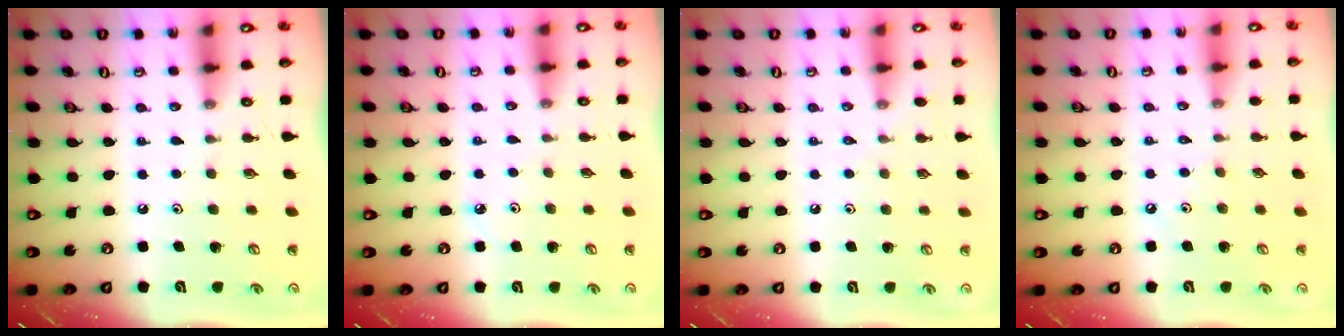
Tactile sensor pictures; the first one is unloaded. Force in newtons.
{"total": 2.6, "press": 2.6, "slide": 0.2}
{"total": 2.5, "press": 2.5, "slide": 0.5}
{"total": 2.8, "press": 2.8, "slide": 0.5}